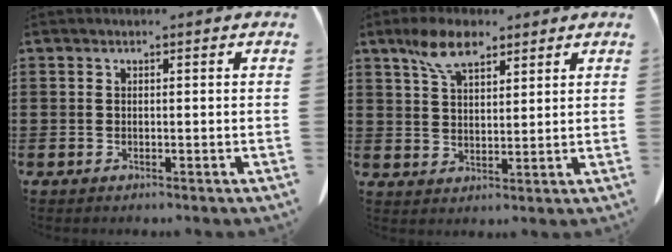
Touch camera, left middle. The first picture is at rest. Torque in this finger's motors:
{"motor_torque": [0.73, 0.66, 0.08, 0.03]}